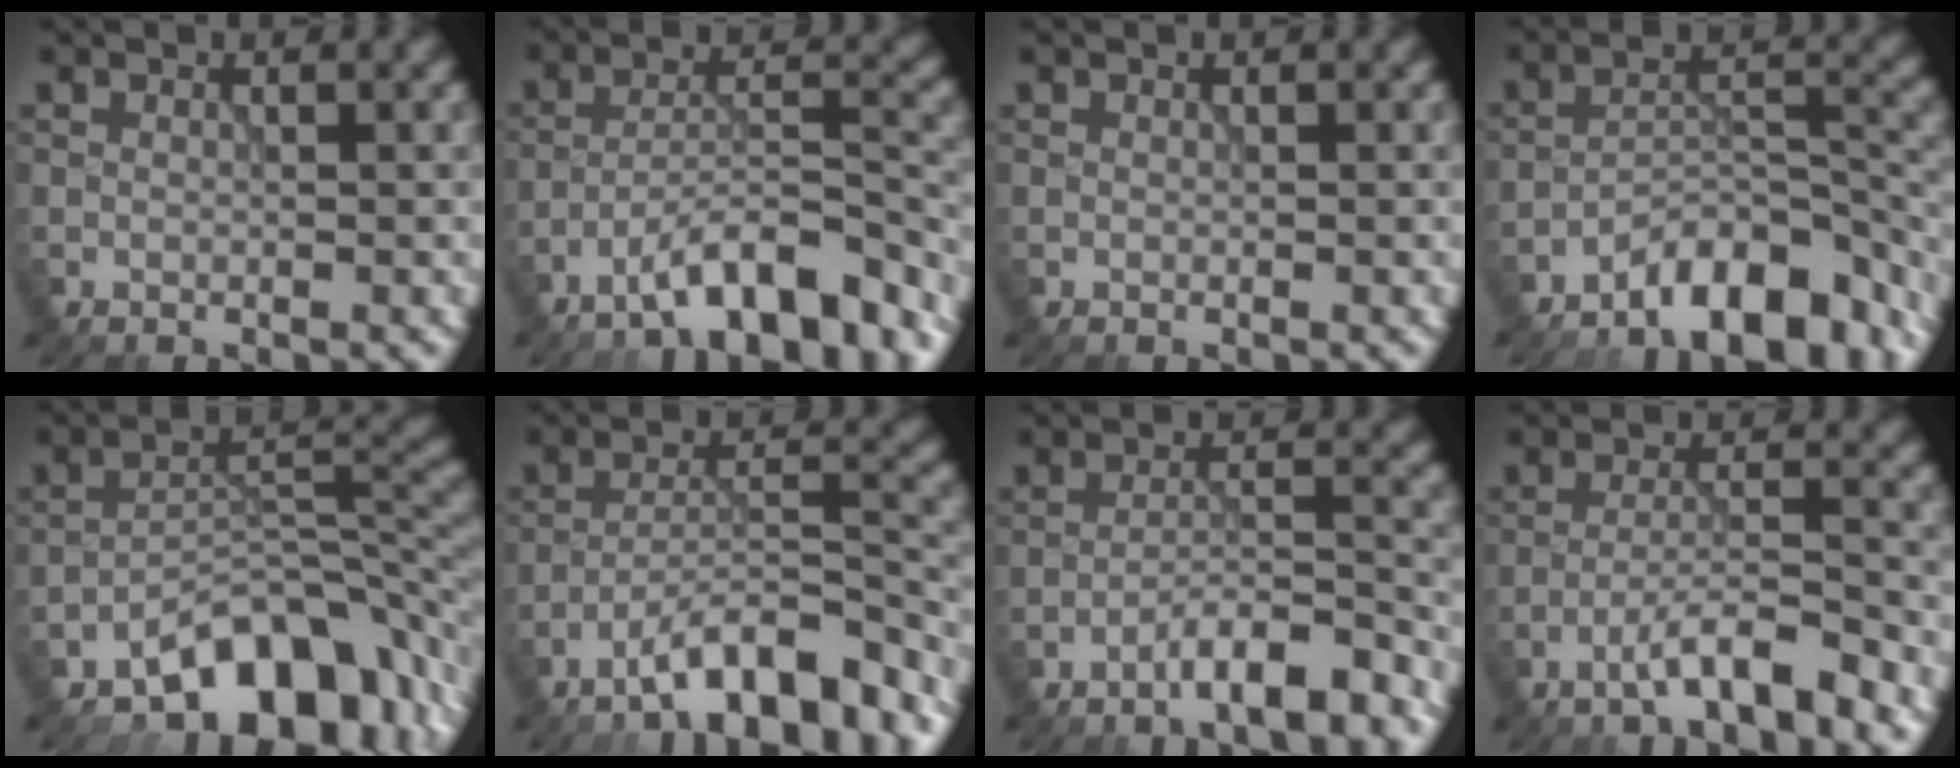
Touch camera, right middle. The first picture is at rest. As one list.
[{"total": 7.9, "force": [-5.9, 1.6, 5.0], "torque": [-0.074, 0.011, -0.097]}, {"total": 0.0}, {"total": 8.7, "force": [-6.5, 2.7, 5.0], "torque": [-0.063, 0.005, -0.116]}, {"total": 9.0, "force": [-6.2, 3.8, 5.4], "torque": [-0.062, 0.007, -0.114]}, {"total": 8.7, "force": [-6.6, 1.9, 5.3], "torque": [-0.076, 0.012, -0.113]}, {"total": 5.8, "force": [-4.3, 1.1, 3.7], "torque": [-0.052, 0.012, -0.072]}, {"total": 5.0, "force": [-3.3, 0.5, 3.7], "torque": [-0.062, 0.011, -0.066]}]